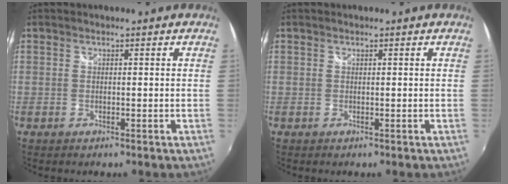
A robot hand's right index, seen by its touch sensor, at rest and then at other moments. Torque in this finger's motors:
{"motor_torque": [-0.03, 0.08, 0.03, 0.01]}